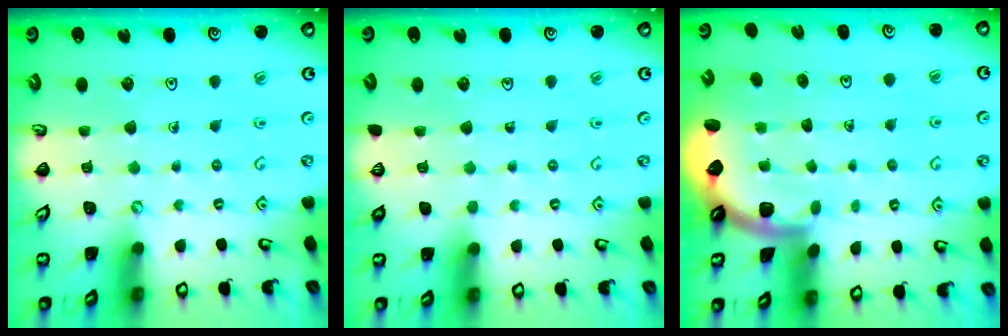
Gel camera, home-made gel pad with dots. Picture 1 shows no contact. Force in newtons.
{"total": 0.0}
{"total": 1.6, "press": 1.6, "slide": 0.1}